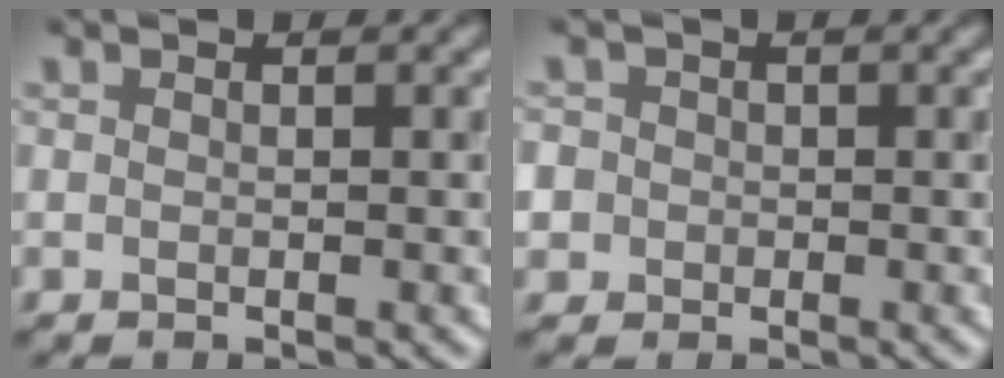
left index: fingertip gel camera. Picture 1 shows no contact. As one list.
[{"total": 3.7, "force": [-0.7, 3.5, 0.8], "torque": [-0.008, 0.009, -0.043]}]